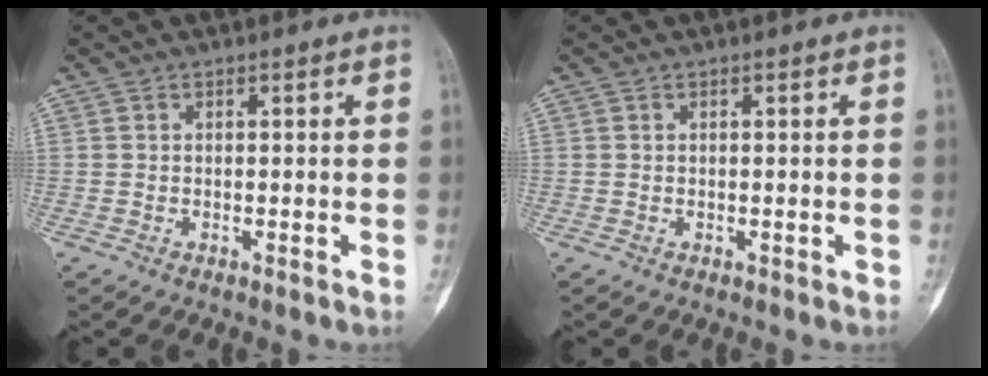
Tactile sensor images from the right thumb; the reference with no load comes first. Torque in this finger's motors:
{"motor_torque": [0.15, 0.15, 0.09, -0.09, 0.03]}